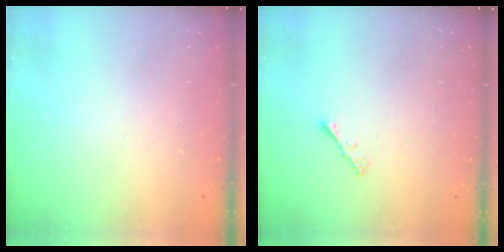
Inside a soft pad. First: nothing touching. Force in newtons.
{"total": 1.3, "press": 1.3, "slide": 0.4}